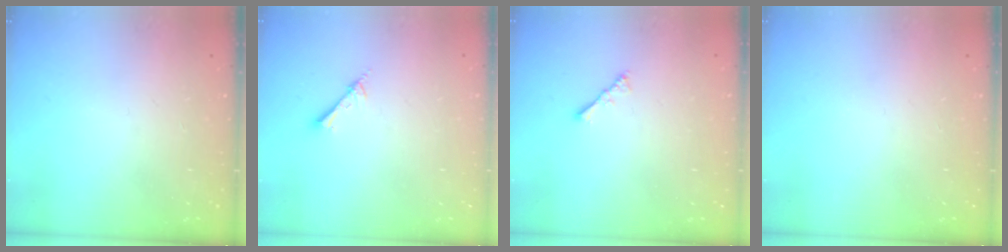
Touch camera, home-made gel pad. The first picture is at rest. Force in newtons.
{"total": 1.5, "press": 1.4, "slide": 0.2}
{"total": 2.2, "press": 2.1, "slide": 0.5}
{"total": 0.0}